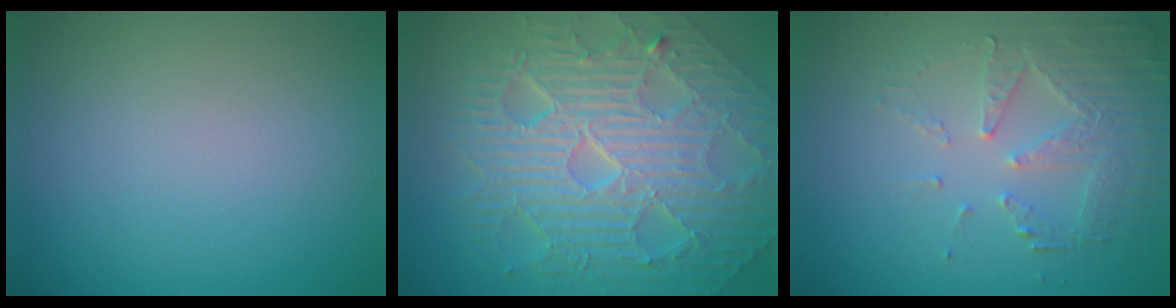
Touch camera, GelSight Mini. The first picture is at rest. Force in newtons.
{"total": 11.3, "press": 7.5, "slide": 8.4}
{"total": 5.4, "press": 3.7, "slide": 3.9}